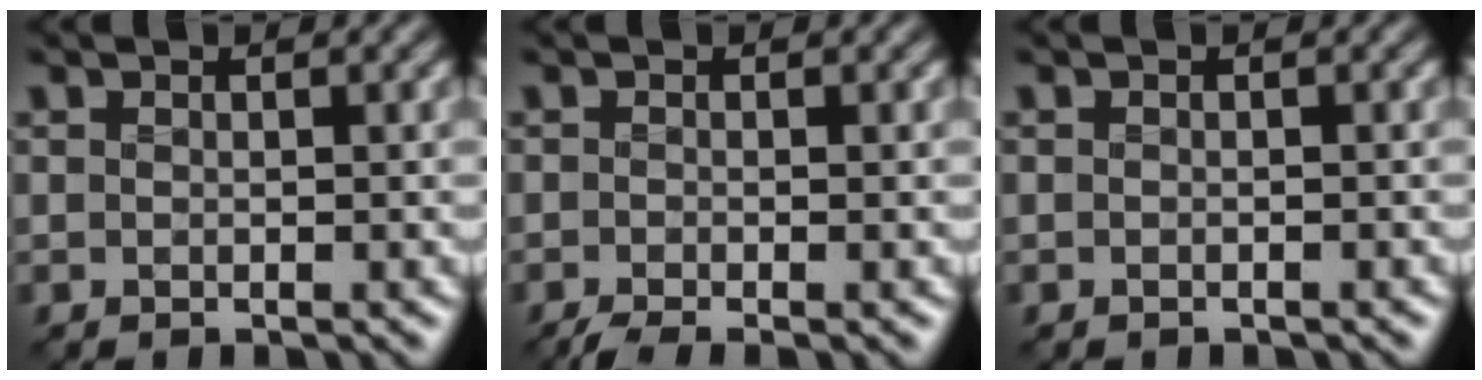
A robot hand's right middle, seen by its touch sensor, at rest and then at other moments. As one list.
[{"total": 1.9, "force": [-1.1, 0.4, 1.5], "torque": [-0.023, -0.007, -0.020]}, {"total": 0.0}]